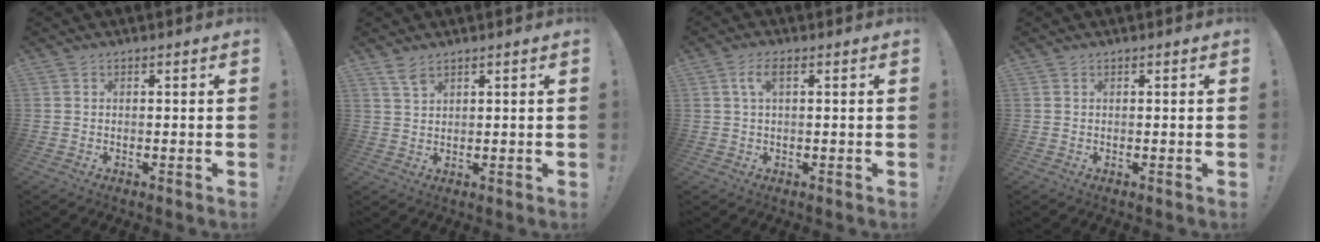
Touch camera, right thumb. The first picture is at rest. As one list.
[{"total": 3.4, "force": [2.8, 1.3, 1.4], "torque": [-0.034, -0.009, 0.052]}, {"total": 3.9, "force": [1.2, 1.1, 3.6], "torque": [-0.066, 0.003, 0.020]}, {"total": 0.0}]